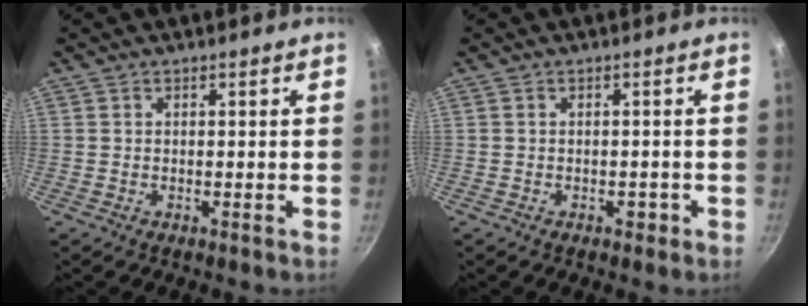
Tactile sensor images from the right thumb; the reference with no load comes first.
{"total": 1.5, "force": [-0.7, 1.0, 0.7], "torque": [0.001, 0.012, -0.005]}